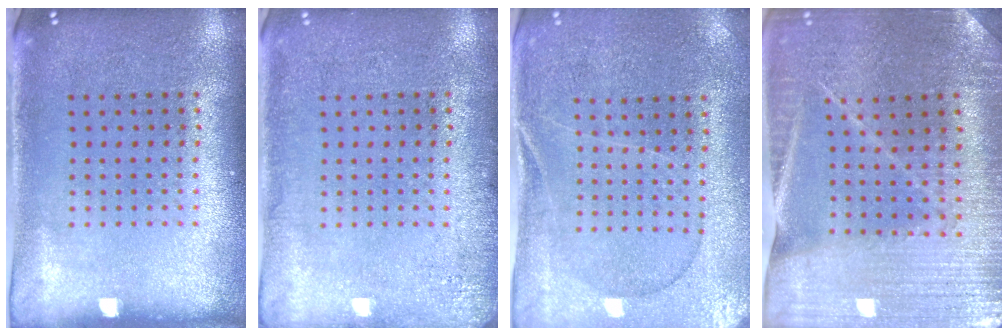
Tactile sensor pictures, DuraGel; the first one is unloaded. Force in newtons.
{"total": 2.0, "press": 2.0, "slide": 0.3}
{"total": 0.6, "press": 0.5, "slide": 0.3}
{"total": 2.3, "press": 2.3, "slide": 0.1}